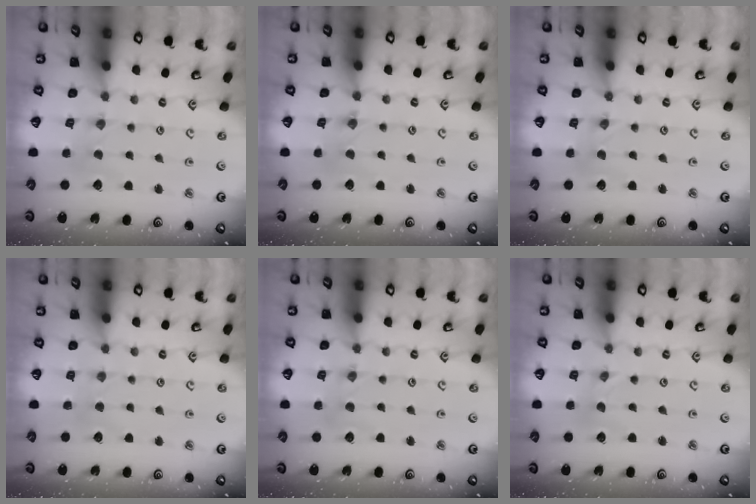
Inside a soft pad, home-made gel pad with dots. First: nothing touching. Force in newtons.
{"total": 1.3, "press": 1.3, "slide": 0.2}
{"total": 0.0}
{"total": 2.4, "press": 2.4, "slide": 0.4}
{"total": 2.5, "press": 2.5, "slide": 0.3}
{"total": 0.0}